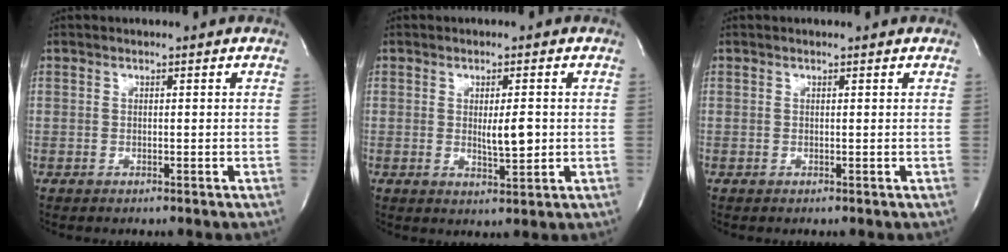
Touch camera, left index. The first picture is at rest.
{"total": 3.8, "force": [-0.1, 0.9, 3.7], "torque": [-0.061, -0.010, -0.002]}
{"total": 0.9, "force": [0.8, 0.1, 0.2], "torque": [-0.011, 0.005, 0.006]}